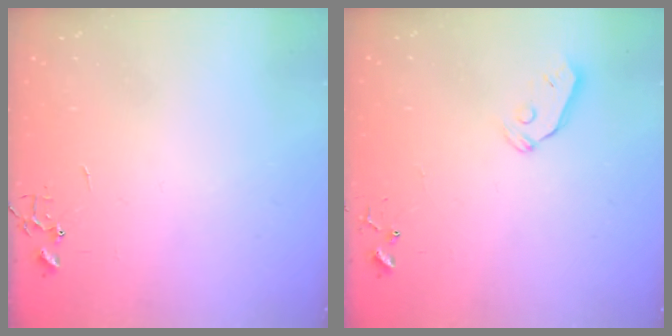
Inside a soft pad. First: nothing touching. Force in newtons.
{"total": 5.6, "press": 5.6, "slide": 0.7}